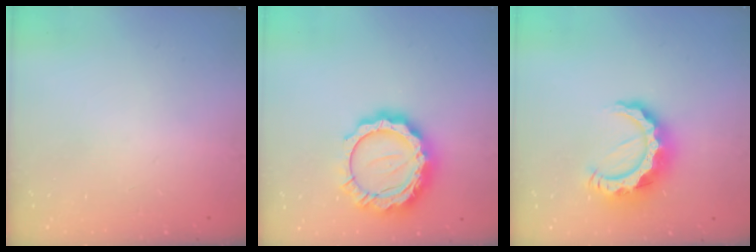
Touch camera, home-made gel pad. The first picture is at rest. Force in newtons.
{"total": 17.5, "press": 17.5, "slide": 1.3}
{"total": 12.4, "press": 12.3, "slide": 1.4}